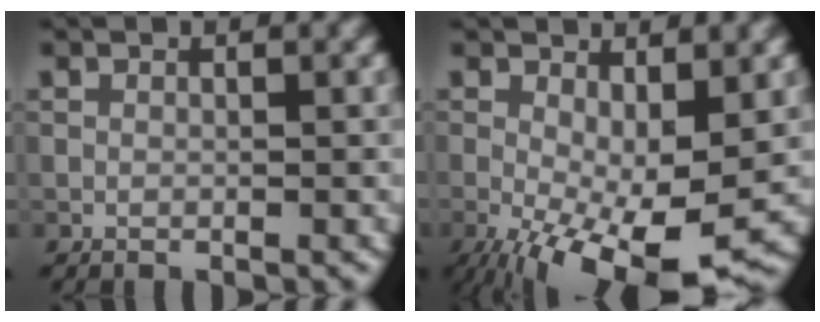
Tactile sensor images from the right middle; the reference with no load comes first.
{"total": 10.6, "force": [-3.0, 3.9, 9.4], "torque": [-0.162, -0.017, -0.041]}